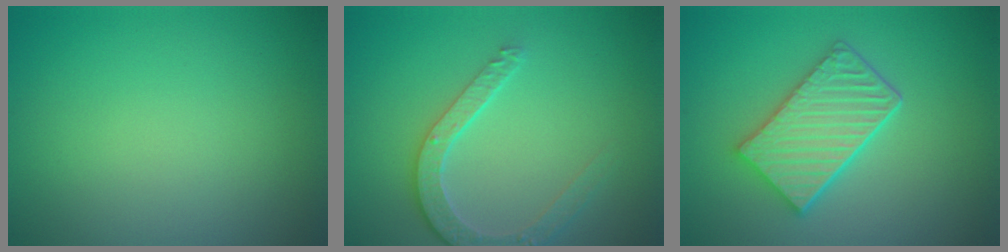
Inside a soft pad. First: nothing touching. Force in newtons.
{"total": 3.6, "press": 2.9, "slide": 2.1}
{"total": 5.1, "press": 4.2, "slide": 2.8}